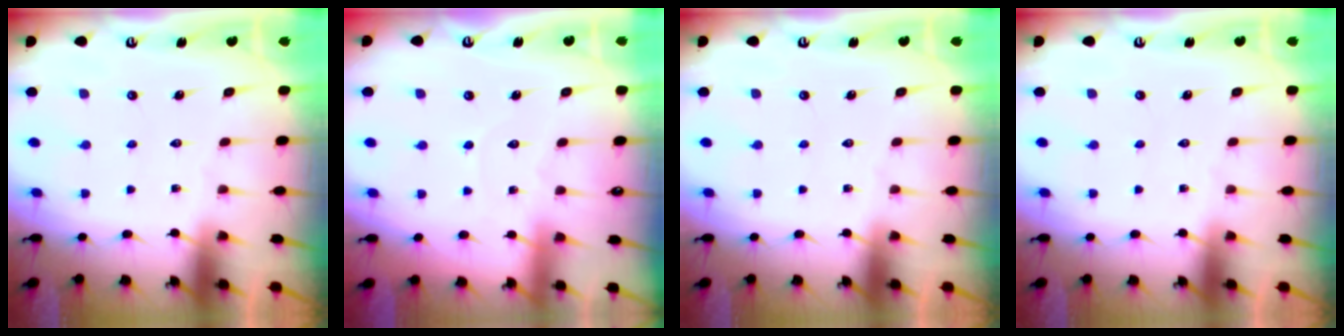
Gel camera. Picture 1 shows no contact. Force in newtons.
{"total": 2.8, "press": 2.8, "slide": 0.3}
{"total": 0.0}
{"total": 0.0}